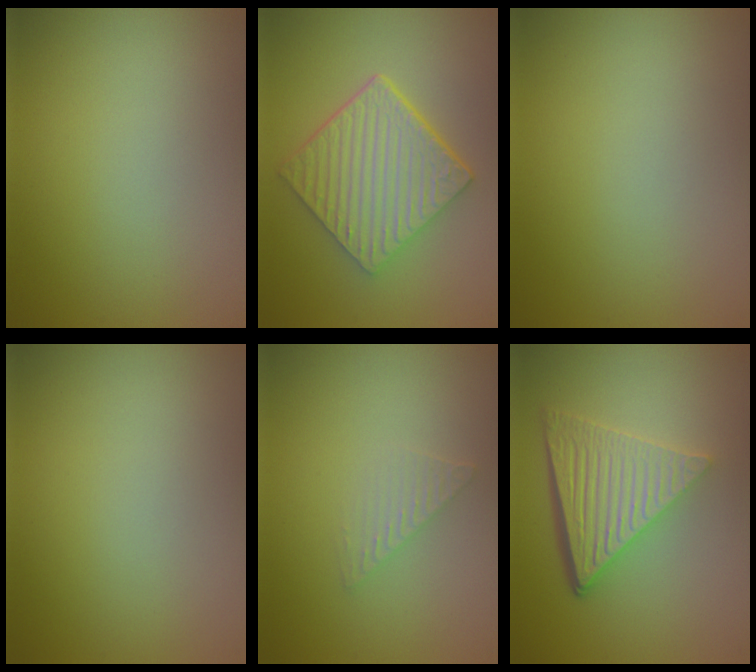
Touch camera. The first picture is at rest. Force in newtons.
{"total": 6.4, "press": 4.5, "slide": 4.6}
{"total": 0.0}
{"total": 0.0}
{"total": 1.4, "press": 1.4, "slide": 0.1}
{"total": 6.6, "press": 4.3, "slide": 4.9}